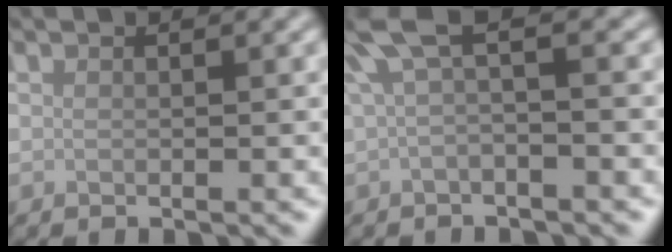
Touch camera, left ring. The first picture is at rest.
{"total": 3.7, "force": [1.2, 0.8, 3.4], "torque": [-0.061, 0.010, 0.016]}